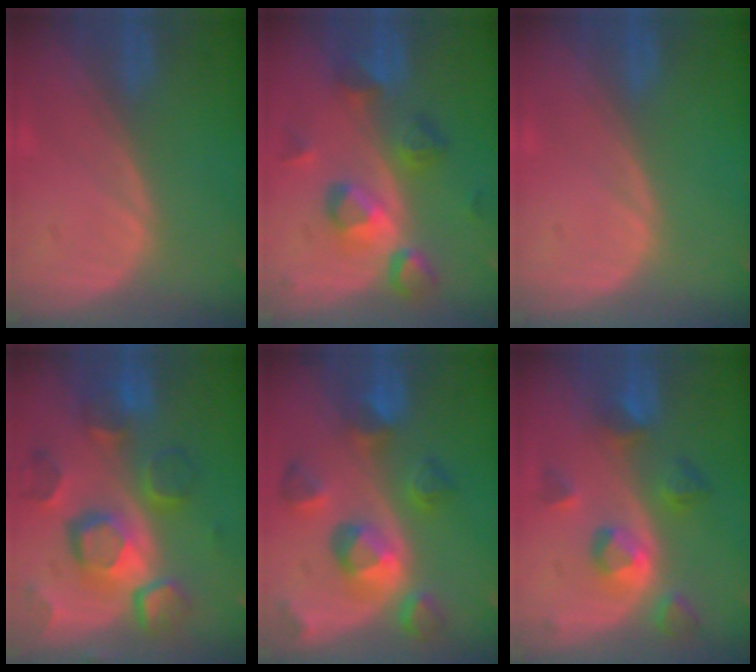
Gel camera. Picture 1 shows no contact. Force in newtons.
{"total": 7.7, "press": 7.7, "slide": 0.6}
{"total": 0.0}
{"total": 12.3, "press": 10.7, "slide": 6.0}
{"total": 10.0, "press": 8.9, "slide": 4.6}
{"total": 7.4, "press": 6.9, "slide": 2.8}